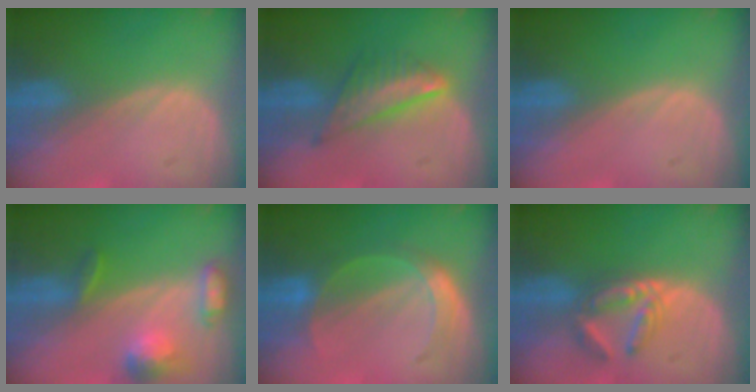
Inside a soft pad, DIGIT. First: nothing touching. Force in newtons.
{"total": 6.9, "press": 6.0, "slide": 3.3}
{"total": 0.0}
{"total": 5.9, "press": 5.8, "slide": 1.2}
{"total": 4.9, "press": 4.9, "slide": 0.3}
{"total": 5.9, "press": 5.2, "slide": 2.8}